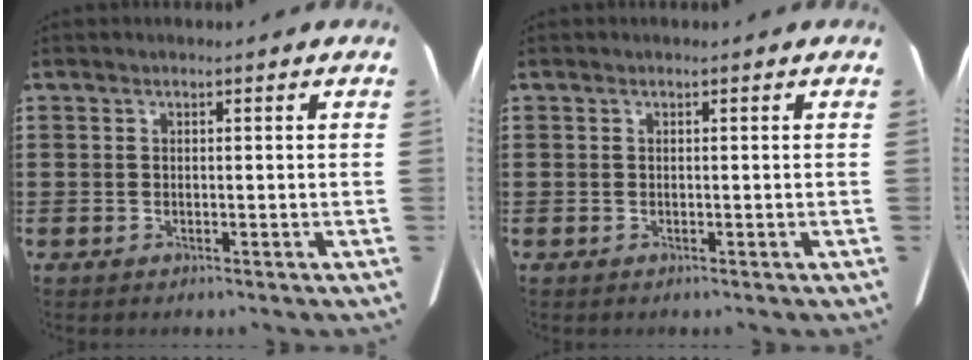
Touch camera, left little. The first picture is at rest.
{"total": 0.0}